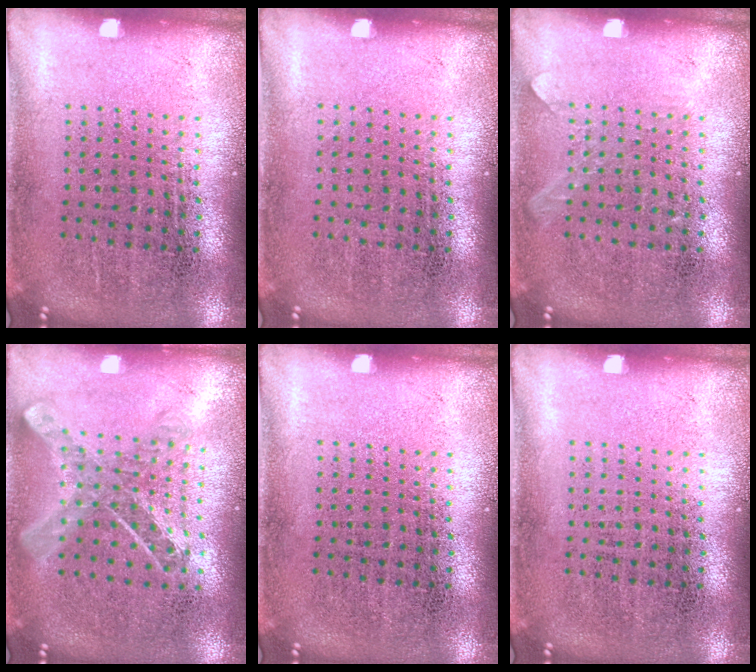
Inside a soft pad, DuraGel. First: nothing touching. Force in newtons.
{"total": 0.0}
{"total": 0.6, "press": 0.6, "slide": 0.1}
{"total": 0.9, "press": 0.9, "slide": 0.1}
{"total": 0.0}
{"total": 0.0}